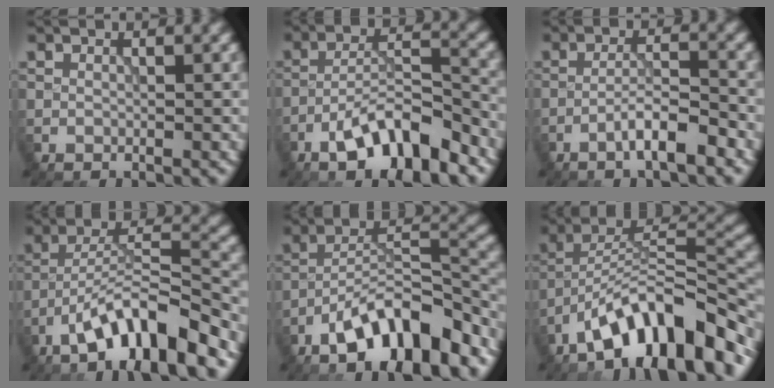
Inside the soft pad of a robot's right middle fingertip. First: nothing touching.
{"total": 8.1, "force": [-5.2, 2.3, 5.9], "torque": [-0.100, 0.009, -0.091]}
{"total": 4.0, "force": [-2.5, 0.6, 3.1], "torque": [-0.055, 0.011, -0.050]}
{"total": 9.6, "force": [-6.3, 2.1, 6.9], "torque": [-0.114, 0.015, -0.110]}
{"total": 11.4, "force": [-7.7, 3.7, 7.5], "torque": [-0.110, 0.016, -0.143]}
{"total": 12.5, "force": [-8.5, 3.9, 8.3], "torque": [-0.119, 0.022, -0.156]}